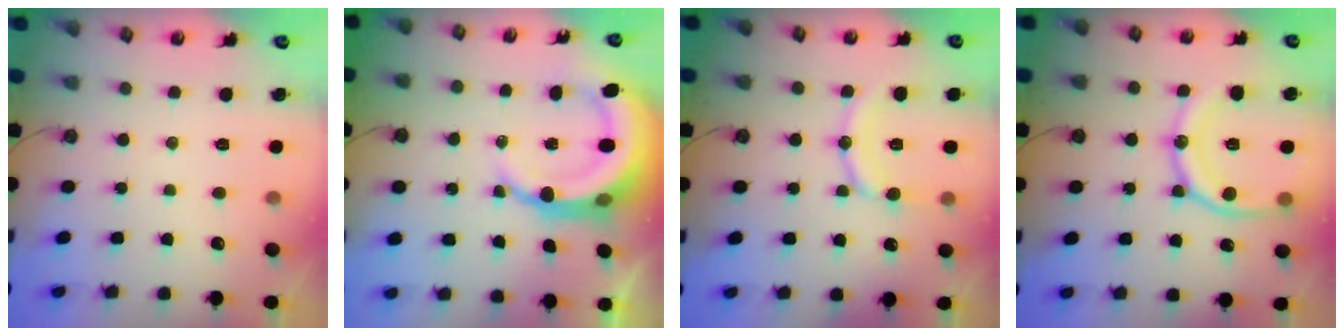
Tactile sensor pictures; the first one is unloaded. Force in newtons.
{"total": 12.4, "press": 12.2, "slide": 2.5}
{"total": 11.2, "press": 11.2, "slide": 0.7}
{"total": 16.9, "press": 16.8, "slide": 1.9}